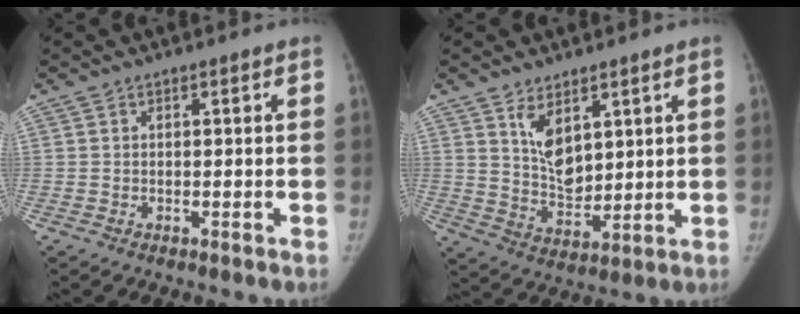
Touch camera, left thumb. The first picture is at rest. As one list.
[{"total": 8.0, "force": [4.0, 4.4, 5.4], "torque": [-0.073, -0.035, 0.085]}]